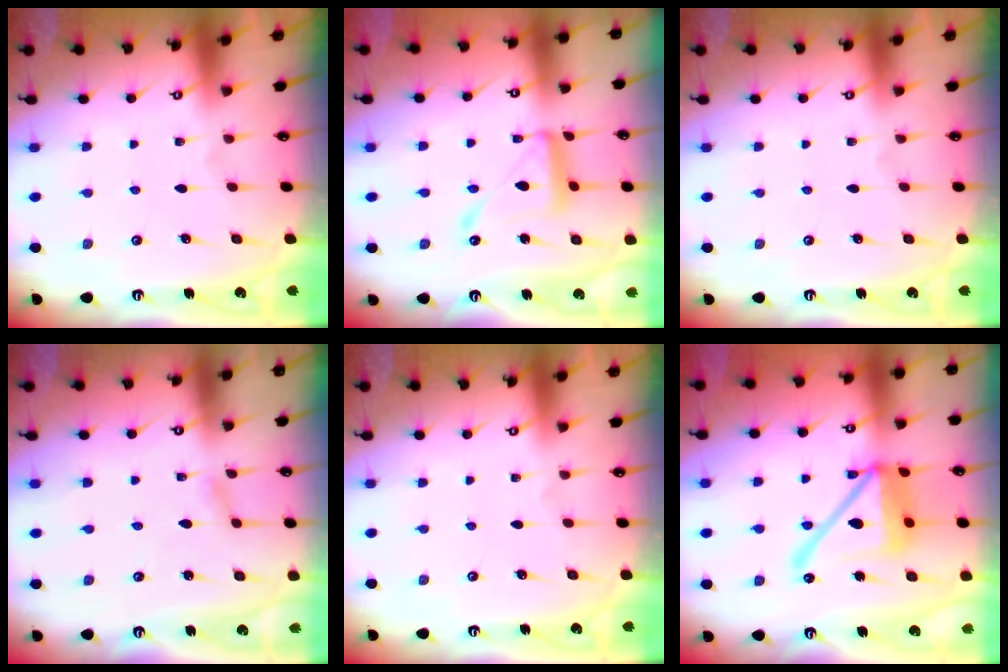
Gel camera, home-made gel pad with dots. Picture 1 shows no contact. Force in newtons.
{"total": 12.5, "press": 12.4, "slide": 1.1}
{"total": 0.0}
{"total": 2.6, "press": 2.6, "slide": 0.2}
{"total": 0.0}
{"total": 17.7, "press": 17.5, "slide": 2.3}